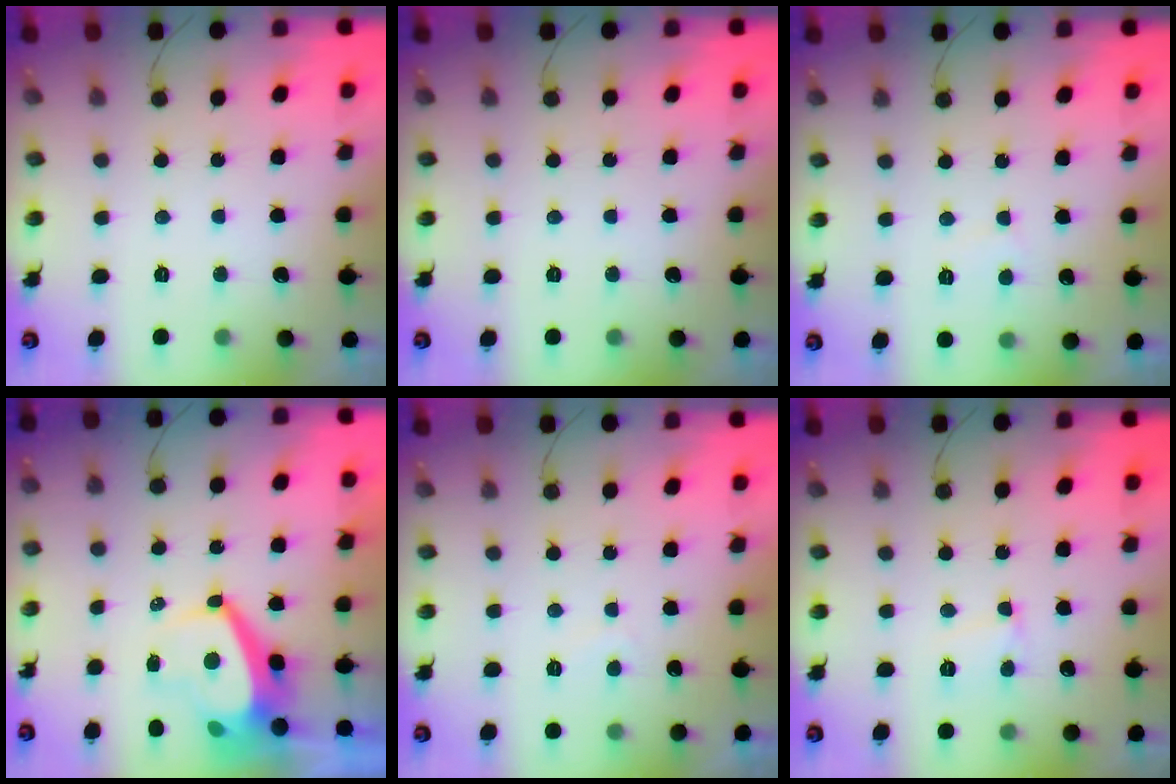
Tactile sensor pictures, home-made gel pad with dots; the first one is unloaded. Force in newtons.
{"total": 0.0}
{"total": 2.7, "press": 2.7, "slide": 0.3}
{"total": 5.9, "press": 5.8, "slide": 0.7}
{"total": 1.7, "press": 1.6, "slide": 0.5}
{"total": 3.6, "press": 3.6, "slide": 0.4}